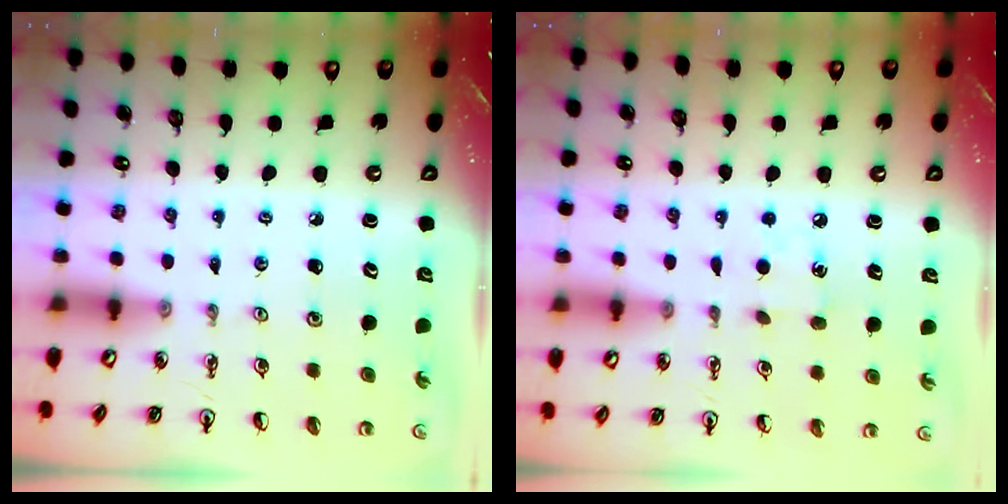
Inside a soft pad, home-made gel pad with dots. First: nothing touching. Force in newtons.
{"total": 7.3, "press": 7.3, "slide": 0.9}